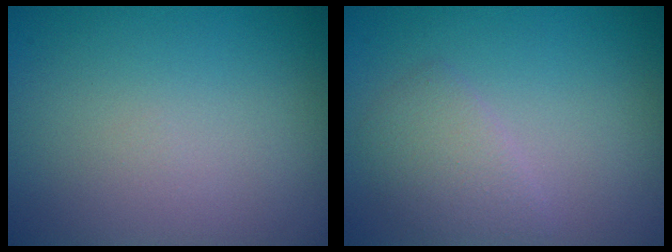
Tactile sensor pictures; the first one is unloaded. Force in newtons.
{"total": 2.2, "press": 2.2, "slide": 0.0}